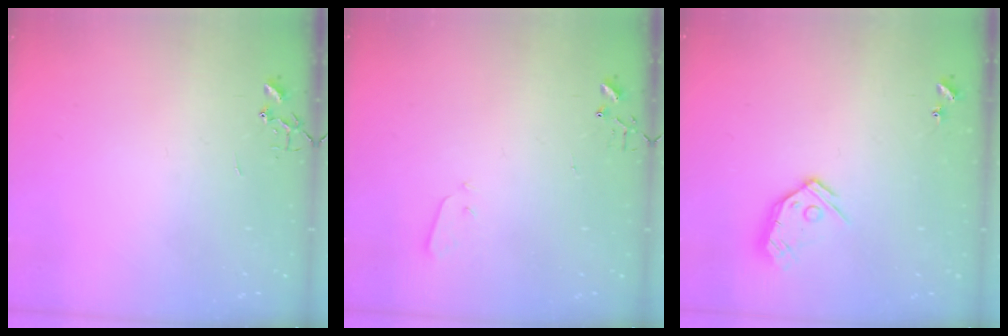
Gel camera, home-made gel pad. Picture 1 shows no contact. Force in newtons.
{"total": 2.1, "press": 2.1, "slide": 0.3}
{"total": 9.9, "press": 9.9, "slide": 0.8}